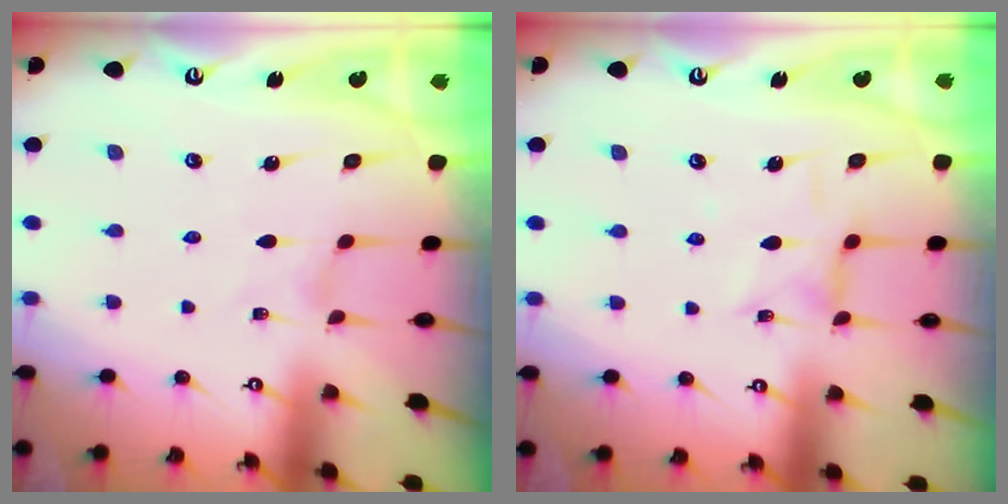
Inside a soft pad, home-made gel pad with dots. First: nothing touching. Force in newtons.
{"total": 2.5, "press": 2.5, "slide": 0.4}